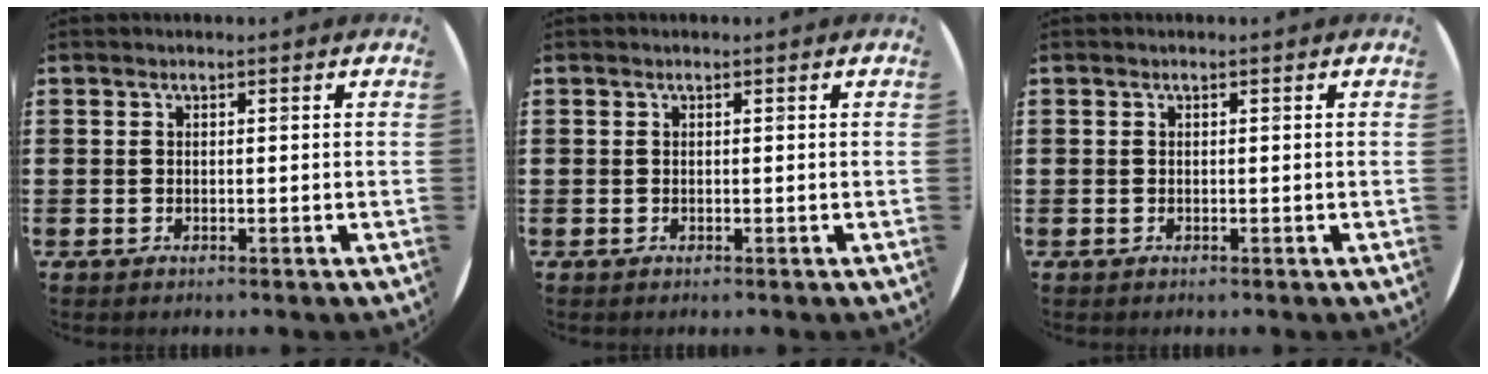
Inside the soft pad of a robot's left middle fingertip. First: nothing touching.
{"total": 0.0}
{"total": 0.0}